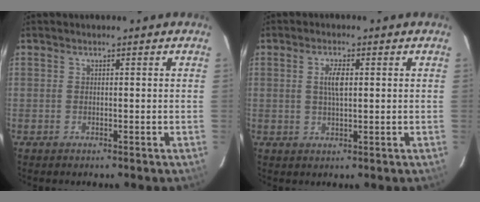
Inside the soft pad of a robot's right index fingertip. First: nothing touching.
{"total": 3.5, "force": [0.6, 1.2, 3.2], "torque": [-0.060, 0.003, 0.012]}